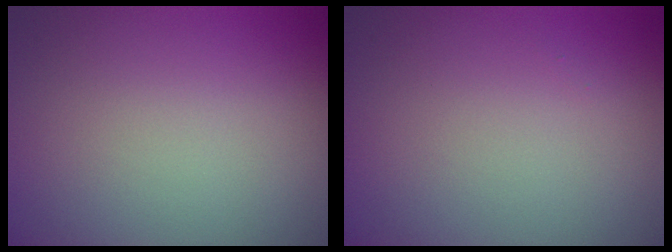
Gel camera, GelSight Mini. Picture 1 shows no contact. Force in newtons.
{"total": 0.0}